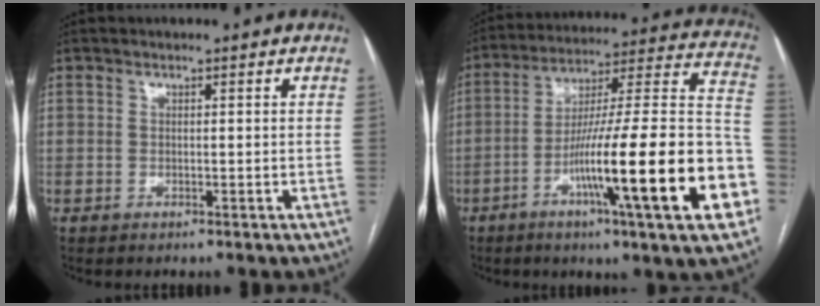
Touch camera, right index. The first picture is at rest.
{"total": 27.1, "force": [-9.0, 0.5, 25.5], "torque": [-0.316, -0.008, -0.149]}